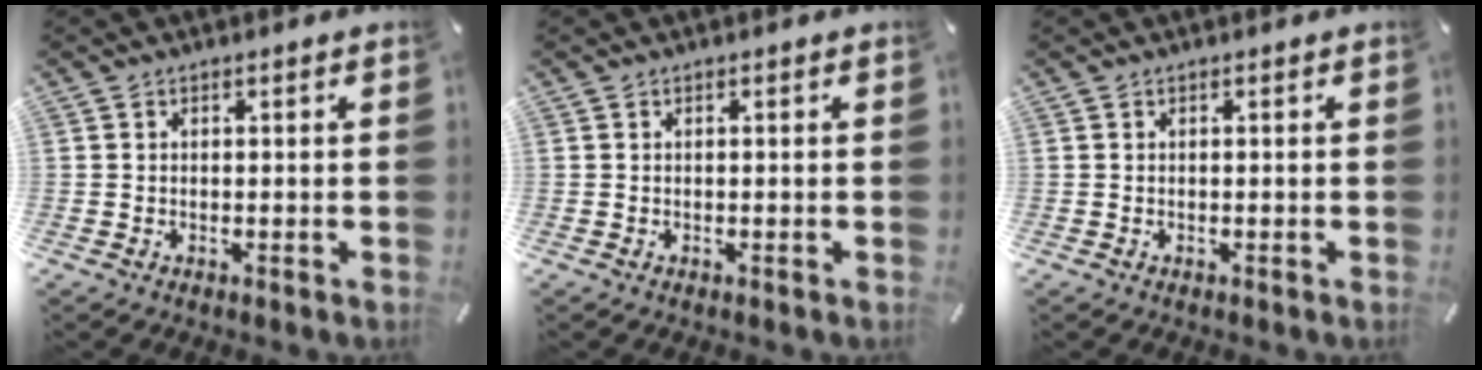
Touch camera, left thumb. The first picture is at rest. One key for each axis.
{"total": 0.0}
{"total": 0.0}